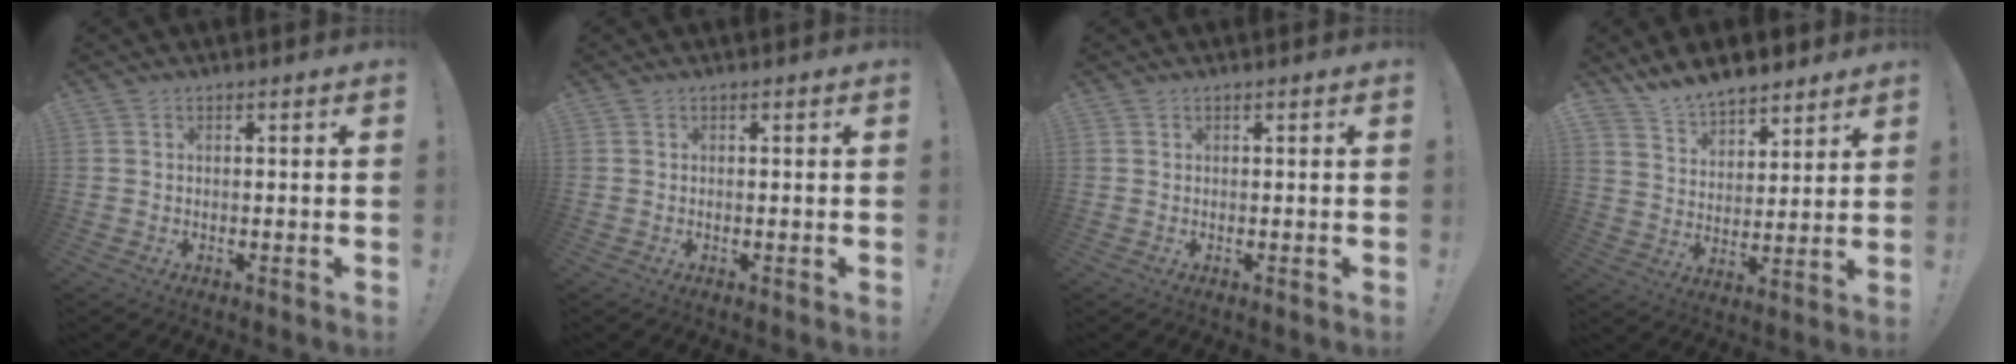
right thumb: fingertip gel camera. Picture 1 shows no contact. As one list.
[{"total": 0.0}, {"total": 0.0}, {"total": 9.5, "force": [8.4, 4.0, 1.9], "torque": [-0.051, -0.061, 0.164]}]